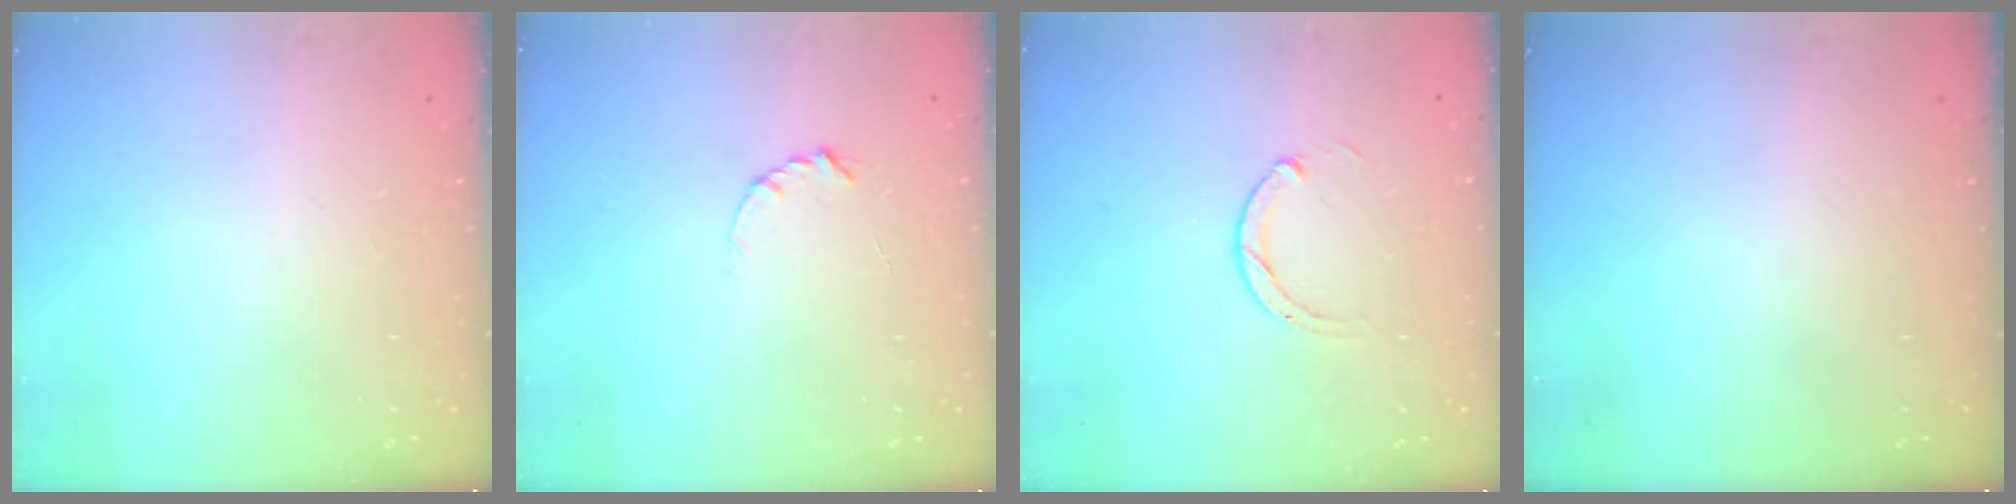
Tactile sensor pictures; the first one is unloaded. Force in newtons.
{"total": 2.9, "press": 2.9, "slide": 0.3}
{"total": 2.5, "press": 2.5, "slide": 0.3}
{"total": 0.0}